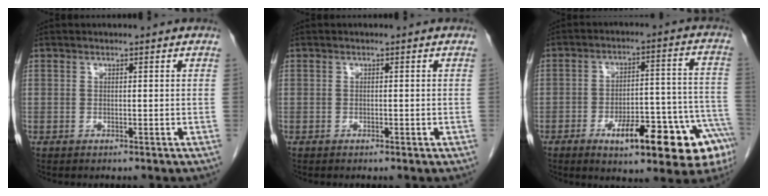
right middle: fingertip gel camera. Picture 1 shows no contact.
{"total": 0.6, "force": [-0.3, 0.1, 0.4], "torque": [-0.010, 0.000, -0.004]}
{"total": 18.1, "force": [-9.7, 4.5, 14.6], "torque": [-0.118, 0.031, -0.125]}